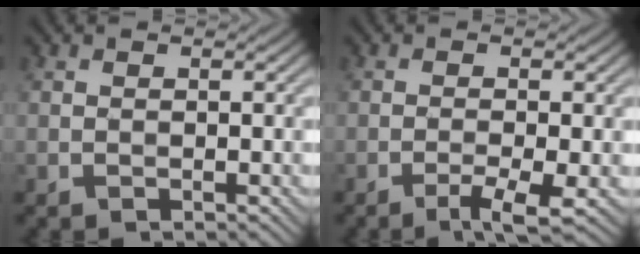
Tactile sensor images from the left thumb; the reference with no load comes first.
{"total": 3.1, "force": [-1.7, 0.1, 2.6], "torque": [-0.049, 0.001, -0.035]}